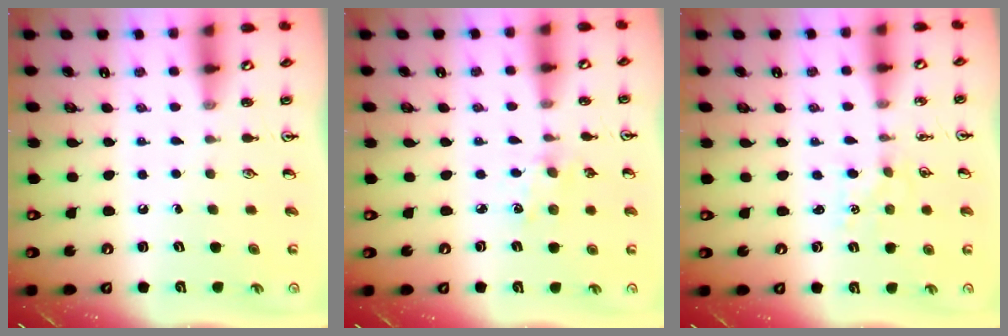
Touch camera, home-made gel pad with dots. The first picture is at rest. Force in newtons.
{"total": 2.9, "press": 2.8, "slide": 0.5}
{"total": 2.3, "press": 2.3, "slide": 0.3}